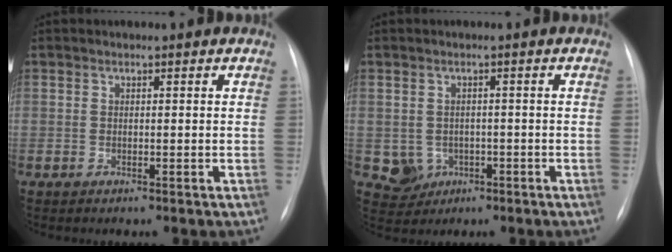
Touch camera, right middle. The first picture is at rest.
{"total": 4.0, "force": [-1.0, 3.8, 0.7], "torque": [-0.008, 0.006, -0.006]}